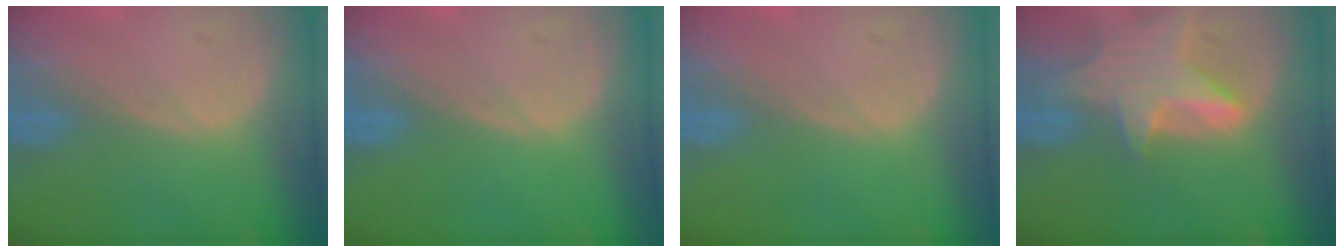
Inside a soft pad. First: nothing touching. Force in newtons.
{"total": 0.0}
{"total": 0.0}
{"total": 8.5, "press": 7.5, "slide": 3.9}